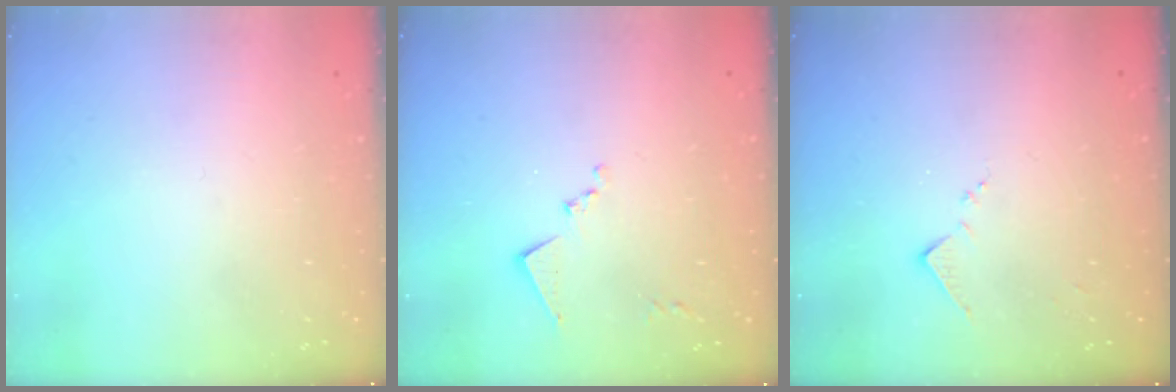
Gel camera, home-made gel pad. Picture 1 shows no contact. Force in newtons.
{"total": 8.6, "press": 8.6, "slide": 0.4}
{"total": 7.1, "press": 7.1, "slide": 0.7}